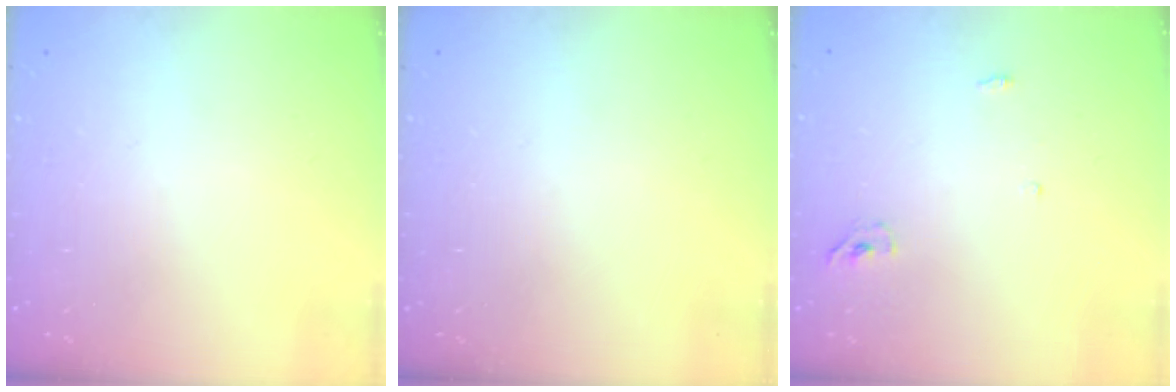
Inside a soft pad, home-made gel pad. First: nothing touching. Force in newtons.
{"total": 0.0}
{"total": 3.3, "press": 3.3, "slide": 0.7}